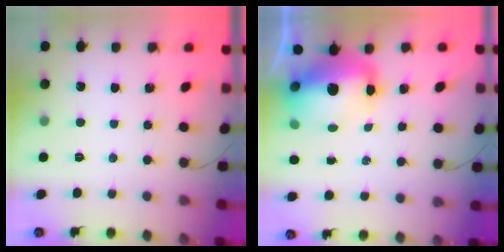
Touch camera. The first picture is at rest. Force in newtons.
{"total": 15.6, "press": 15.2, "slide": 3.5}